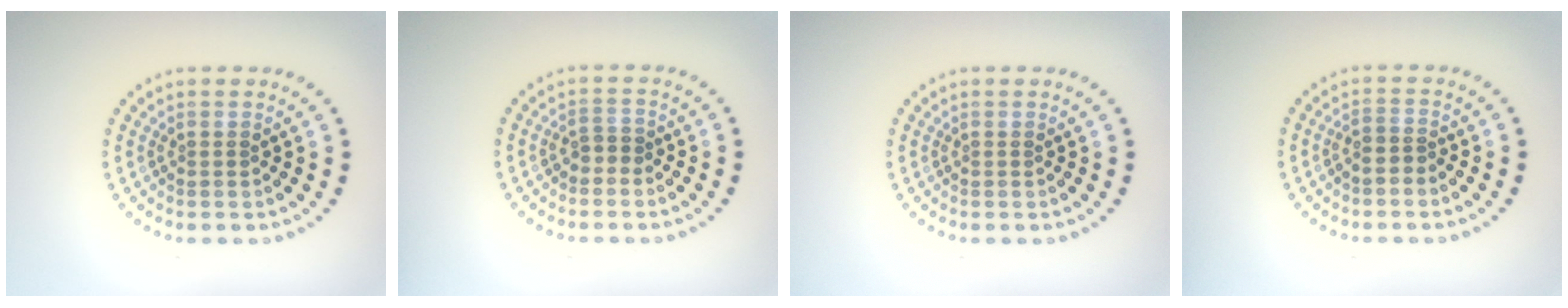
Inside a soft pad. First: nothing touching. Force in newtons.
{"total": 1.2, "press": 0.9, "slide": 0.7}
{"total": 0.0}
{"total": 1.1, "press": 0.9, "slide": 0.7}